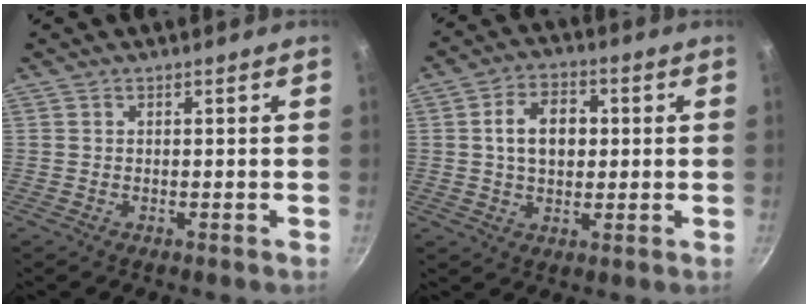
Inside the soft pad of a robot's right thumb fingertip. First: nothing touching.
{"total": 9.4, "force": [1.2, 6.5, 6.6], "torque": [-0.087, 0.013, 0.013]}